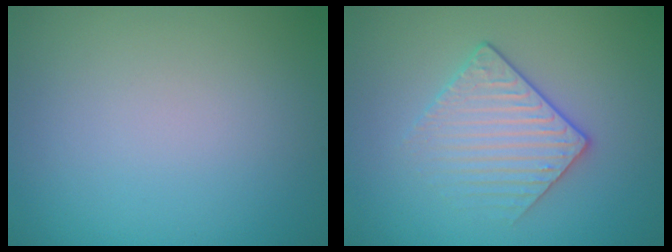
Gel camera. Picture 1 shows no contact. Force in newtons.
{"total": 3.1, "press": 2.8, "slide": 1.3}